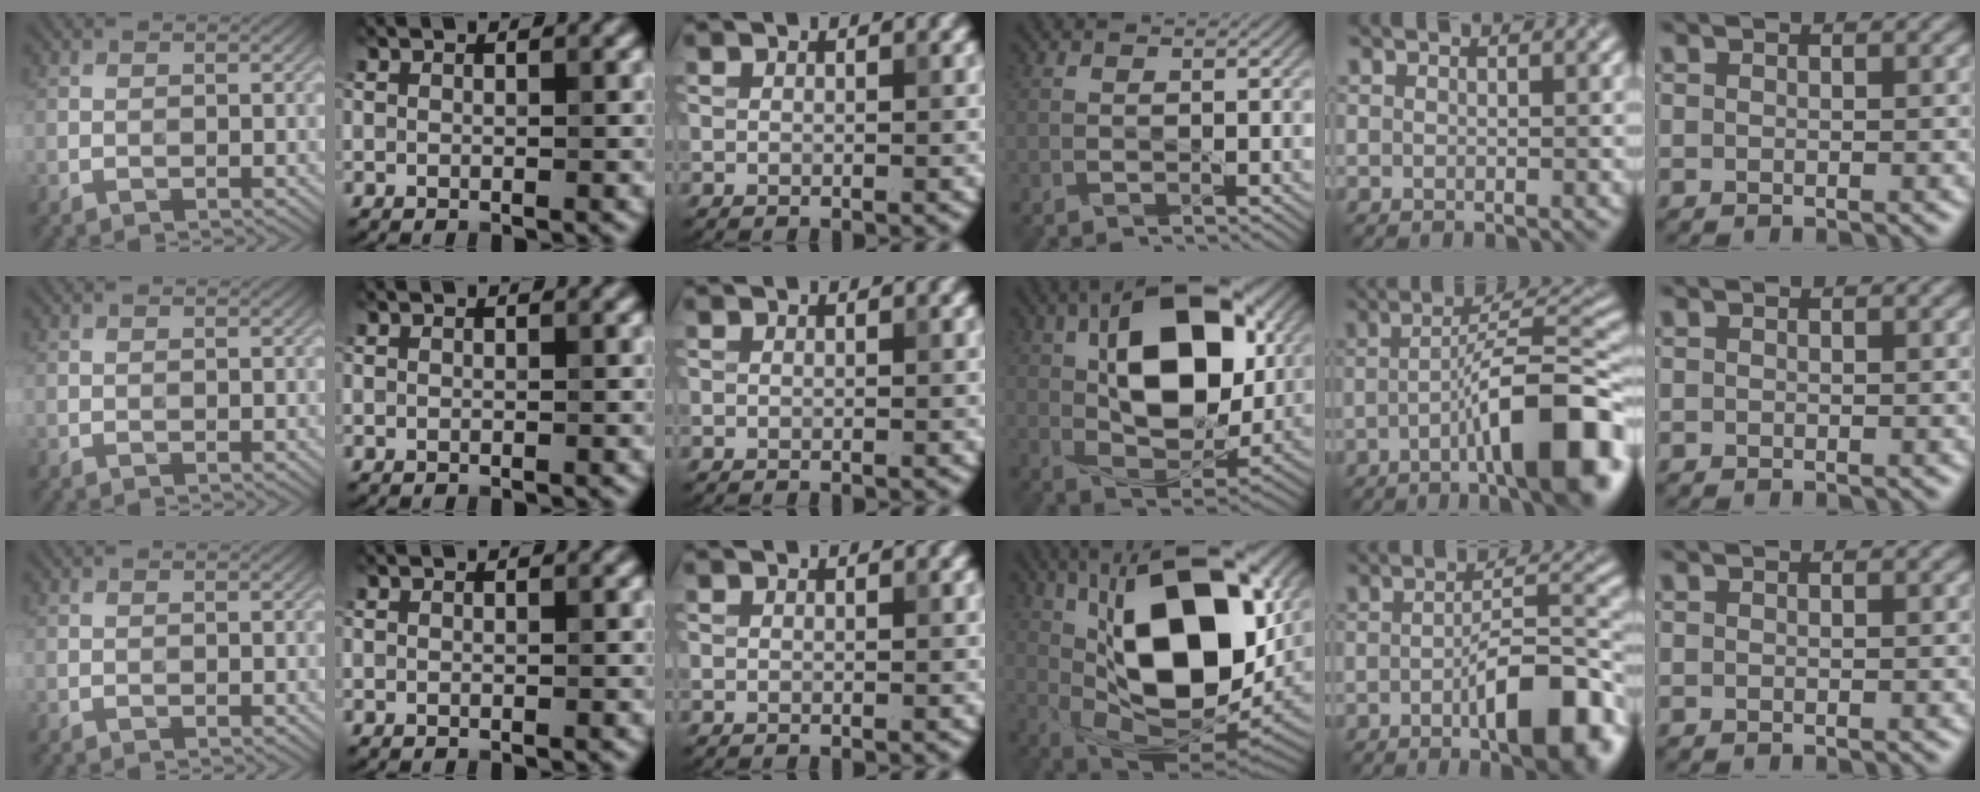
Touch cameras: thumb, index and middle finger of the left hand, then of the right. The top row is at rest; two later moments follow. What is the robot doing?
{"motion": "pour", "object": "plastic test tube"}